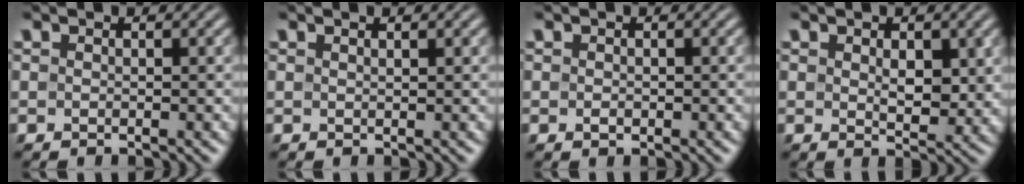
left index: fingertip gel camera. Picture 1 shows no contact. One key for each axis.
{"total": 1.0, "fx": 0.7, "fy": 0.2, "fz": 0.7, "tx": -0.008, "ty": 0.004, "tz": 0.006}
{"total": 0.6, "fx": -0.2, "fy": 0.4, "fz": 0.4, "tx": -0.008, "ty": 0.000, "tz": -0.002}
{"total": 3.0, "fx": 0.7, "fy": 1.7, "fz": 2.4, "tx": -0.040, "ty": -0.008, "tz": 0.017}